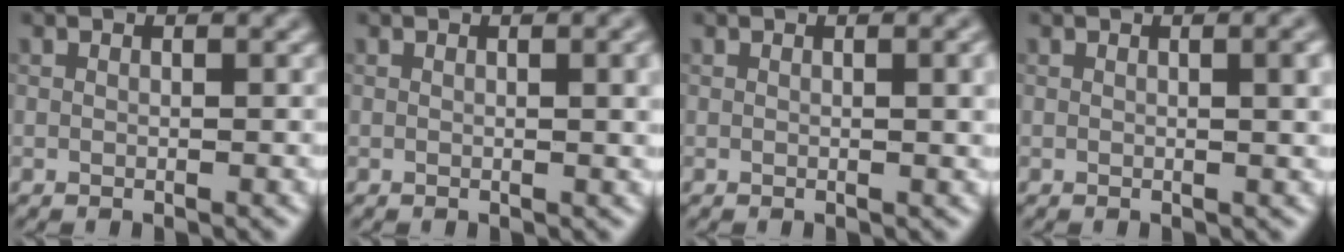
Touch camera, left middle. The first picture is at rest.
{"total": 2.6, "force": [0.6, 0.8, 2.4], "torque": [-0.024, 0.004, 0.005]}
{"total": 2.6, "force": [0.5, 0.8, 2.4], "torque": [-0.026, 0.004, 0.003]}
{"total": 3.3, "force": [0.6, 1.1, 3.1], "torque": [-0.032, 0.007, 0.007]}